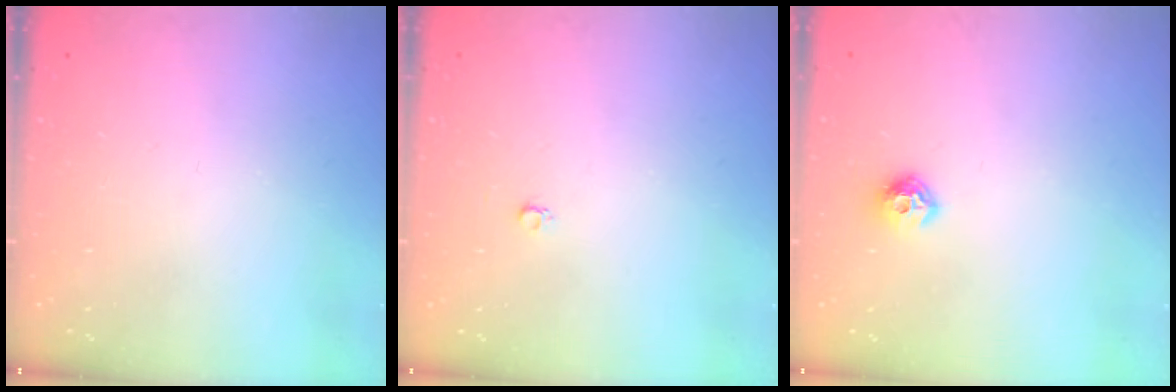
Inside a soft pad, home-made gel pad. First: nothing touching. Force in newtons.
{"total": 2.6, "press": 2.6, "slide": 0.3}
{"total": 6.8, "press": 6.8, "slide": 0.3}